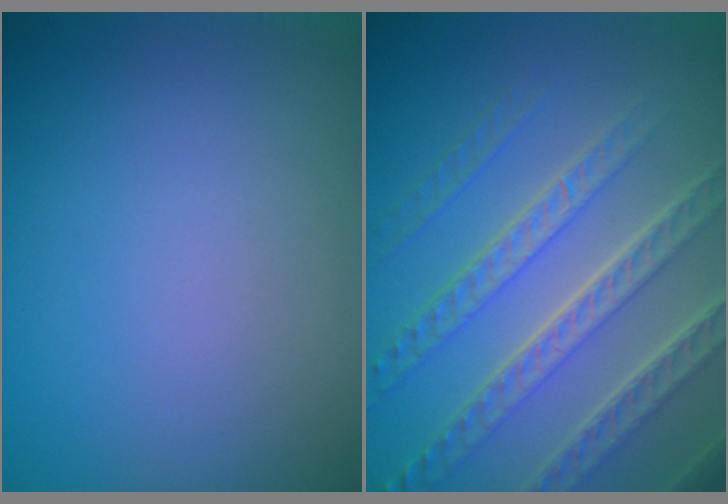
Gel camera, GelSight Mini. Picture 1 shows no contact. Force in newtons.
{"total": 7.6, "press": 5.3, "slide": 5.5}